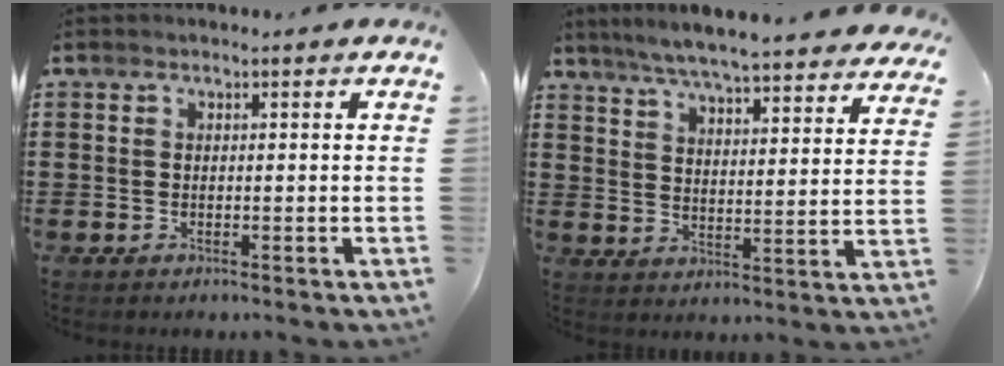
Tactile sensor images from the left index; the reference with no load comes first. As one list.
[{"total": 6.0, "force": [5.6, -0.3, 2.1], "torque": [-0.064, -0.036, 0.096]}]